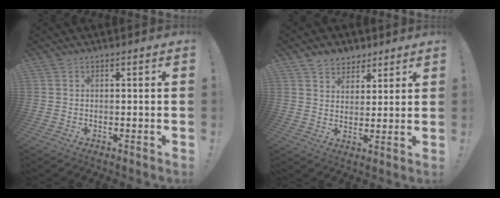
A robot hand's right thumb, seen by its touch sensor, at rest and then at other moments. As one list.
[{"total": 6.5, "force": [4.4, 4.7, 0.7], "torque": [-0.012, -0.028, 0.088]}]